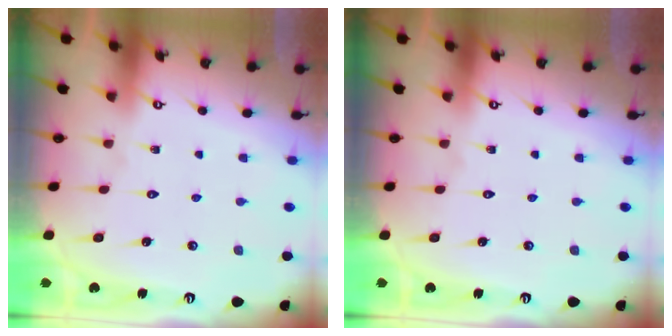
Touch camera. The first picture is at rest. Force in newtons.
{"total": 0.0}